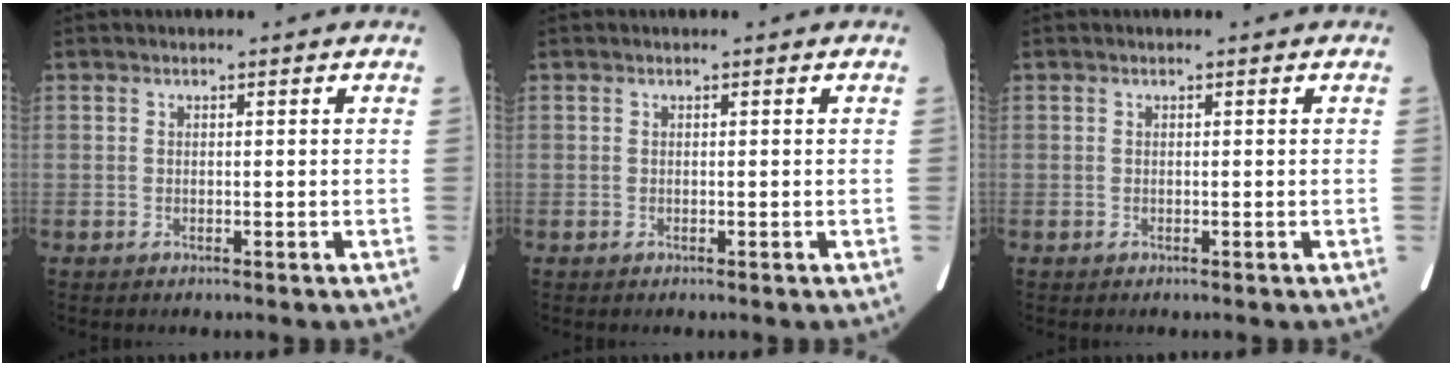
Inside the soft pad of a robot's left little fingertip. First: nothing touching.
{"total": 0.0}
{"total": 0.0}